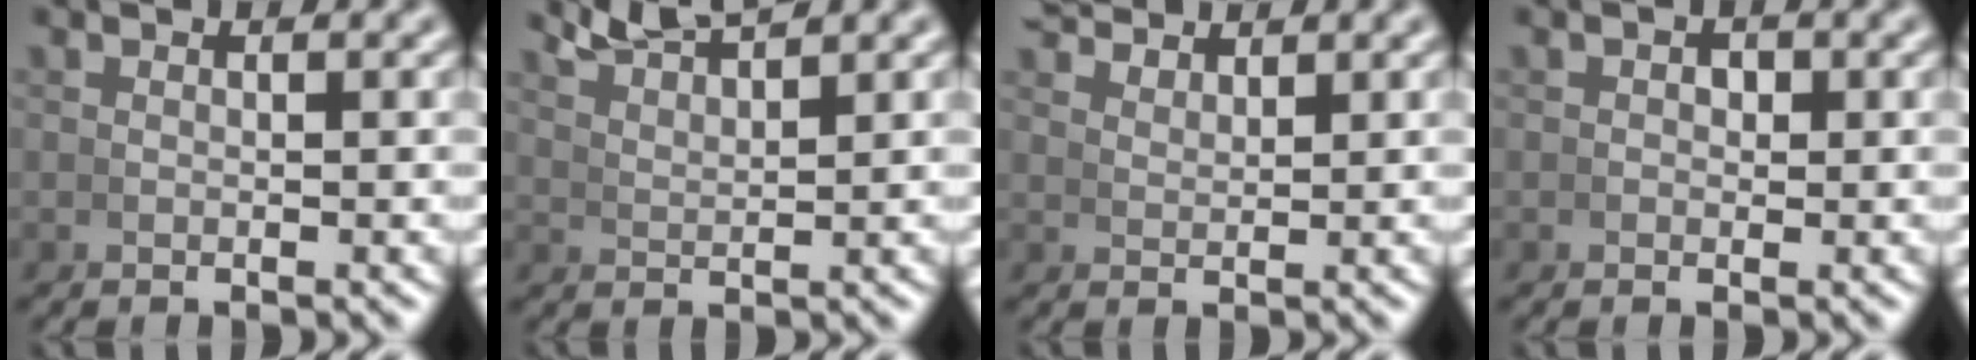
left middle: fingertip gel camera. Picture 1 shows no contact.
{"total": 4.6, "force": [4.2, 0.5, 1.7], "torque": [-0.033, 0.010, 0.076]}
{"total": 3.0, "force": [2.9, 0.2, 0.7], "torque": [-0.011, 0.005, 0.056]}
{"total": 0.7, "force": [0.0, 0.6, 0.4], "torque": [-0.002, 0.002, -0.002]}